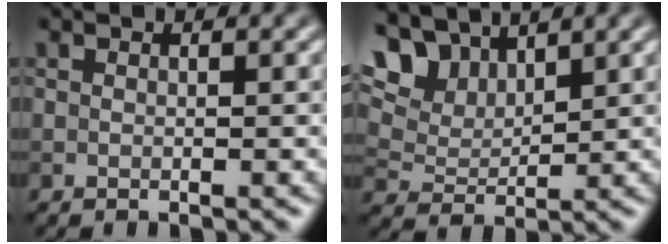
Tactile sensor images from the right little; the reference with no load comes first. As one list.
[{"total": 8.1, "force": [5.5, 4.4, 4.2], "torque": [-0.116, 0.019, 0.094]}]